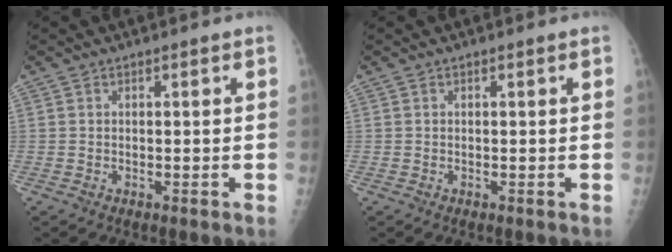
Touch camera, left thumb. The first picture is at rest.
{"total": 0.0}